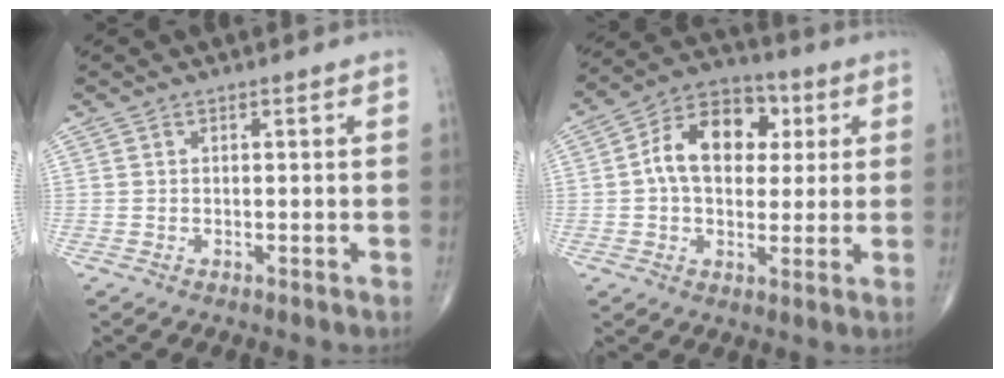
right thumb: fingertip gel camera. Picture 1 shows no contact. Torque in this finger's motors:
{"motor_torque": [0.77, 0.70, 1.07, 0.05, 0.08]}